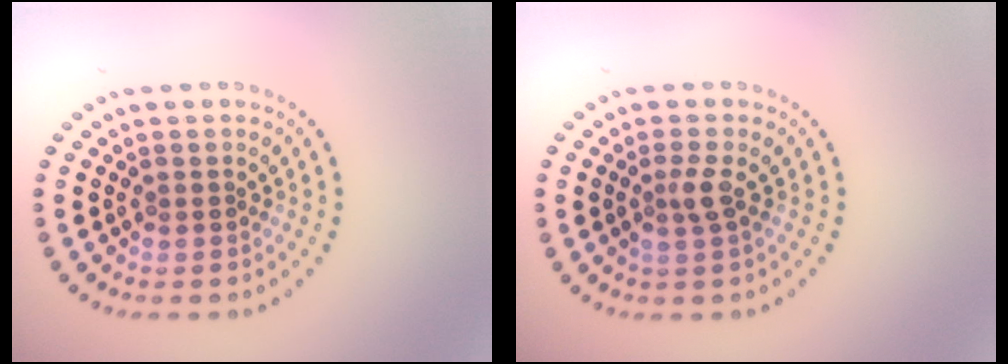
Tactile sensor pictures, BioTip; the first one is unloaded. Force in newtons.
{"total": 1.7, "press": 1.3, "slide": 1.1}